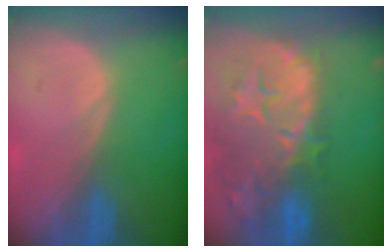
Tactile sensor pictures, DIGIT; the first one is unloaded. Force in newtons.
{"total": 14.7, "press": 11.7, "slide": 8.9}